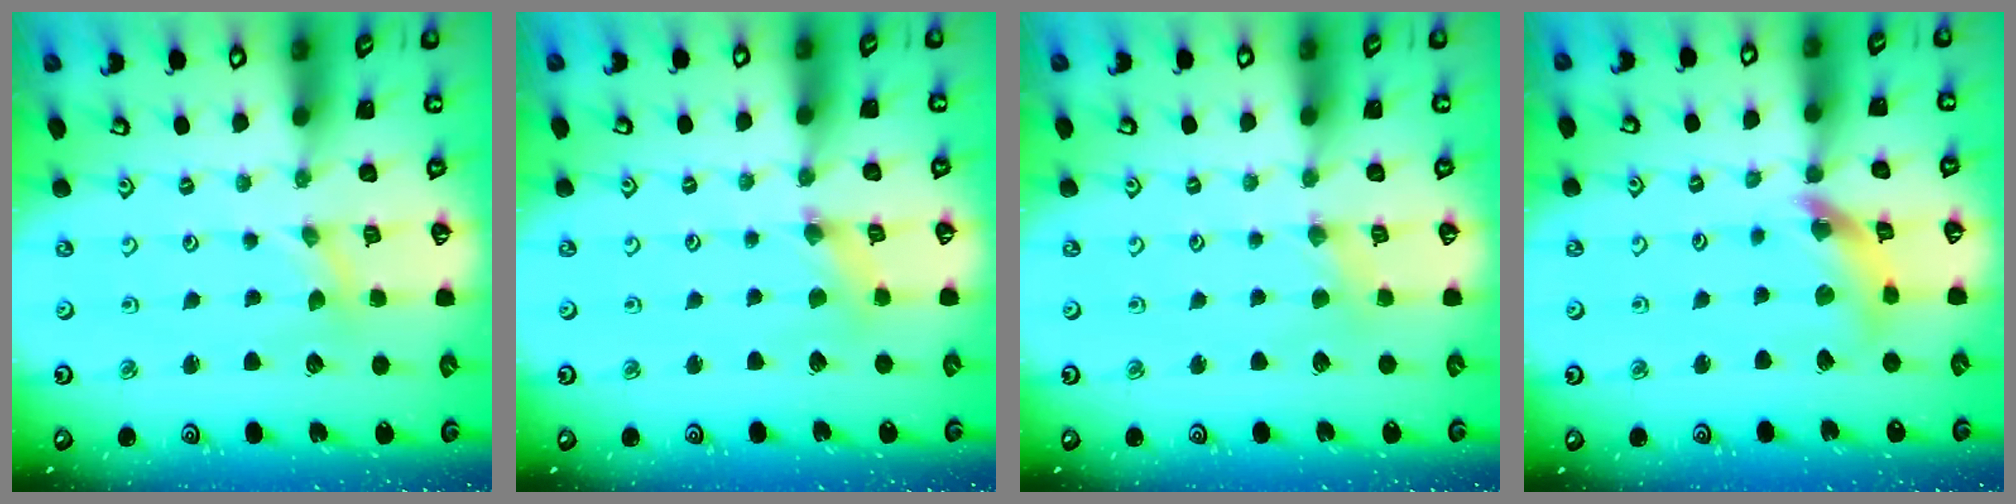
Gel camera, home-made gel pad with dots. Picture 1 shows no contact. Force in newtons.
{"total": 1.6, "press": 1.6, "slide": 0.2}
{"total": 2.3, "press": 2.3, "slide": 0.4}
{"total": 12.1, "press": 12.0, "slide": 1.3}